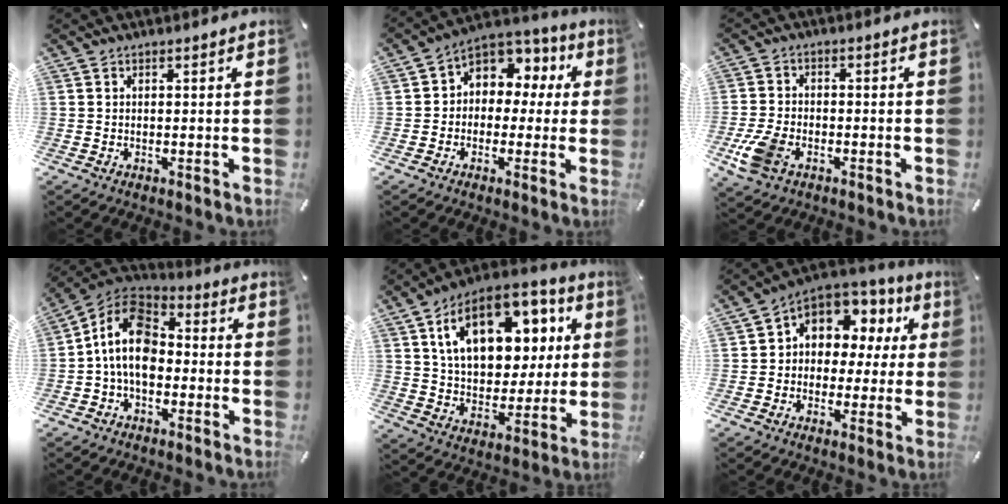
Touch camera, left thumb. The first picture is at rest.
{"total": 7.4, "force": [1.3, 6.8, 2.6], "torque": [-0.042, -0.012, 0.026]}
{"total": 7.7, "force": [-3.2, 5.1, 4.8], "torque": [-0.118, 0.005, -0.060]}
{"total": 12.7, "force": [-1.9, 8.6, 9.1], "torque": [-0.197, 0.015, -0.039]}
{"total": 18.8, "force": [8.0, 12.3, 11.8], "torque": [-0.191, -0.019, 0.142]}
{"total": 8.7, "force": [3.1, 7.5, 3.2], "torque": [-0.055, -0.027, 0.060]}